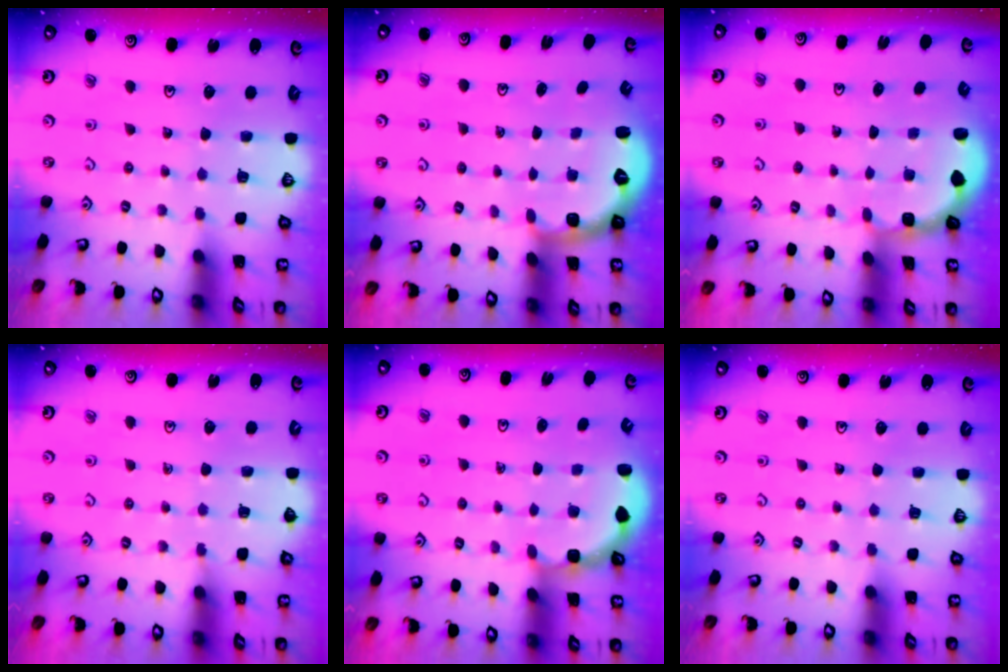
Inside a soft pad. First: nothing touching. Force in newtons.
{"total": 2.6, "press": 1.6, "slide": 2.1}
{"total": 1.7, "press": 1.5, "slide": 0.7}
{"total": 2.9, "press": 2.8, "slide": 0.5}
{"total": 2.9, "press": 2.3, "slide": 1.8}
{"total": 0.0}